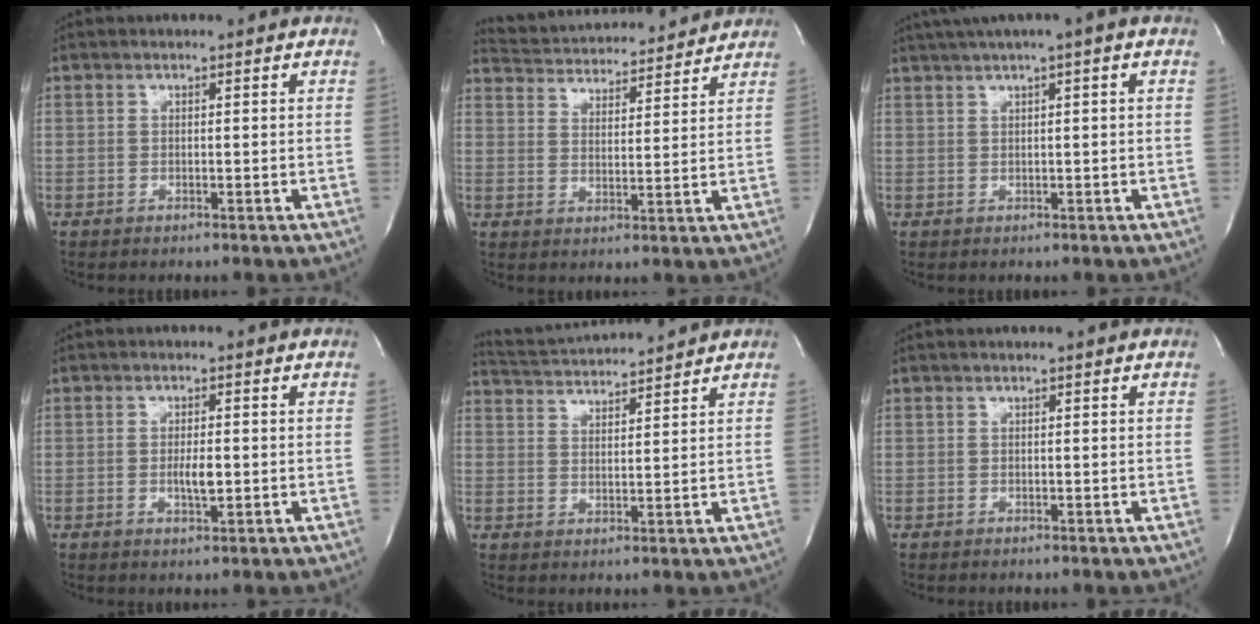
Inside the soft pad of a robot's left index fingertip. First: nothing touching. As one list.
[{"total": 15.4, "force": [14.8, 2.4, 3.5], "torque": [-0.063, 0.024, 0.214]}, {"total": 5.1, "force": [3.1, -0.5, 4.0], "torque": [-0.071, 0.025, 0.053]}, {"total": 2.8, "force": [-0.5, 0.8, 2.7], "torque": [-0.052, -0.002, -0.007]}, {"total": 9.1, "force": [8.9, -0.6, 2.1], "torque": [-0.053, 0.019, 0.147]}, {"total": 0.0}]